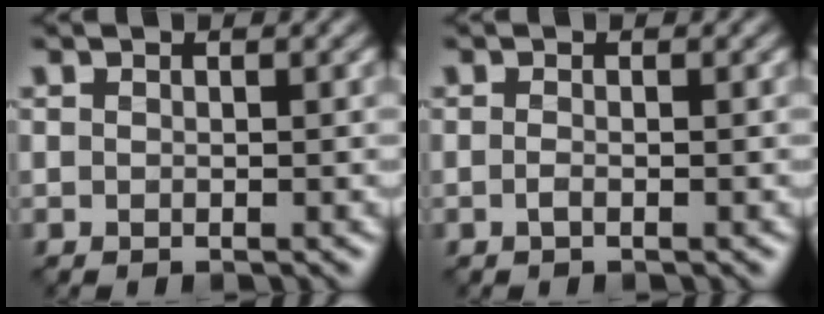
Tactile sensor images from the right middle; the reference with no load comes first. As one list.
[{"total": 0.7, "force": [-0.3, 0.2, 0.6], "torque": [-0.014, -0.002, -0.007]}]